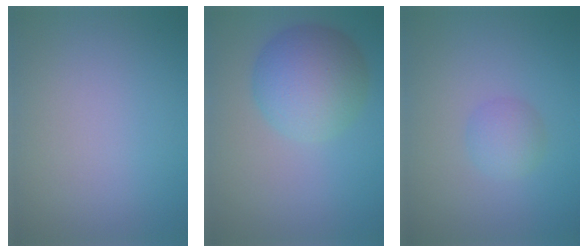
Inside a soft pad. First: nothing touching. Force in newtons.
{"total": 6.2, "press": 6.2, "slide": 0.1}
{"total": 1.8, "press": 1.8, "slide": 0.0}